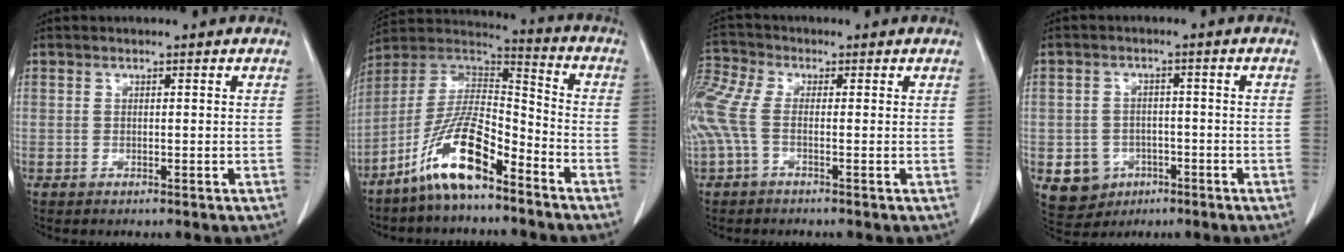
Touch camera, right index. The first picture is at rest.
{"total": 13.3, "force": [-8.7, 2.9, 9.7], "torque": [-0.192, 0.012, -0.162]}
{"total": 8.7, "force": [-1.1, 3.5, 7.9], "torque": [-0.221, 0.026, -0.027]}
{"total": 6.2, "force": [-2.4, 5.5, 1.5], "torque": [-0.026, 0.005, -0.025]}